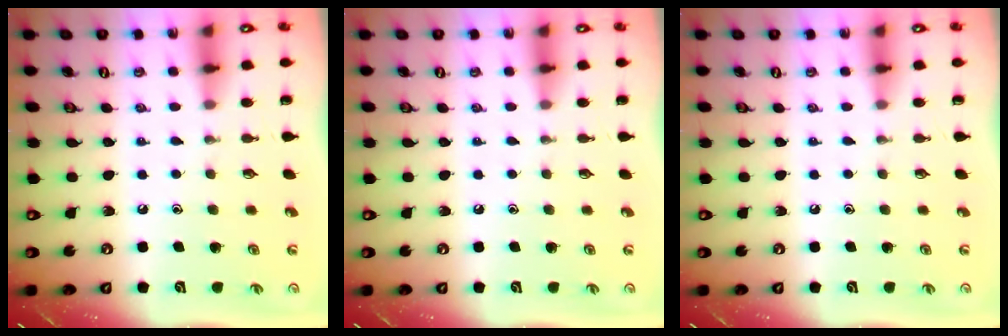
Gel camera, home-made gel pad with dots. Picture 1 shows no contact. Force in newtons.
{"total": 0.0}
{"total": 0.0}